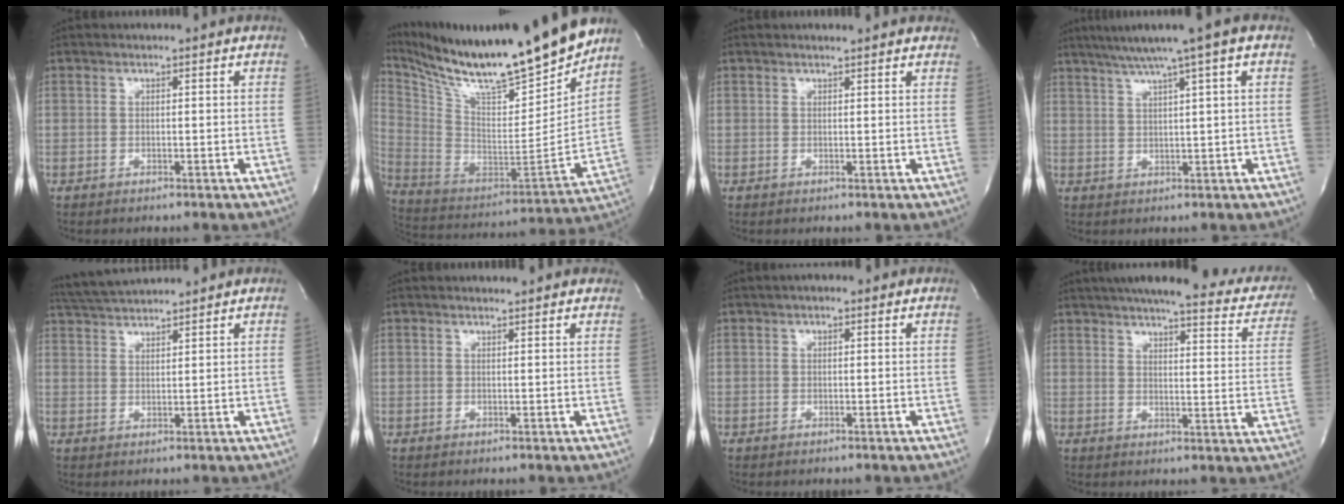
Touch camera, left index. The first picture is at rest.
{"total": 25.3, "force": [21.8, 2.2, 12.6], "torque": [-0.253, -0.055, 0.359]}
{"total": 3.3, "force": [2.9, 0.6, 1.4], "torque": [-0.024, 0.009, 0.029]}
{"total": 8.0, "force": [5.1, -1.0, 6.1], "torque": [-0.099, 0.018, 0.078]}
{"total": 5.9, "force": [5.7, -0.4, 1.5], "torque": [-0.036, 0.025, 0.108]}
{"total": 2.6, "force": [2.4, 0.6, 0.8], "torque": [-0.018, 0.007, 0.023]}
{"total": 1.2, "force": [0.3, 0.7, 0.9], "torque": [-0.018, 0.005, 0.000]}
{"total": 25.6, "force": [21.5, 4.8, 13.1], "torque": [-0.186, -0.021, 0.247]}